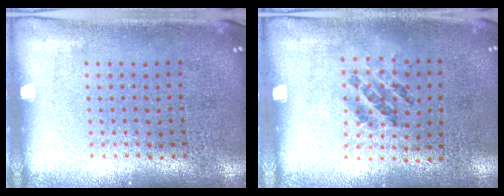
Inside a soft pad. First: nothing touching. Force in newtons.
{"total": 1.2, "press": 0.7, "slide": 0.9}